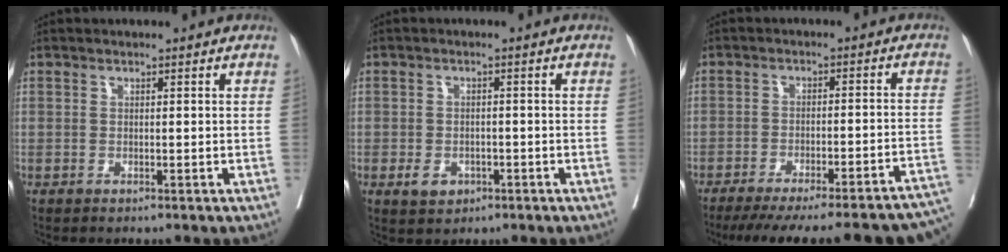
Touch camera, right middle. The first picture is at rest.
{"total": 3.3, "force": [-1.5, 2.4, 1.7], "torque": [-0.025, 0.002, -0.014]}
{"total": 25.4, "force": [-22.3, 1.6, 12.0], "torque": [-0.118, -0.024, -0.286]}